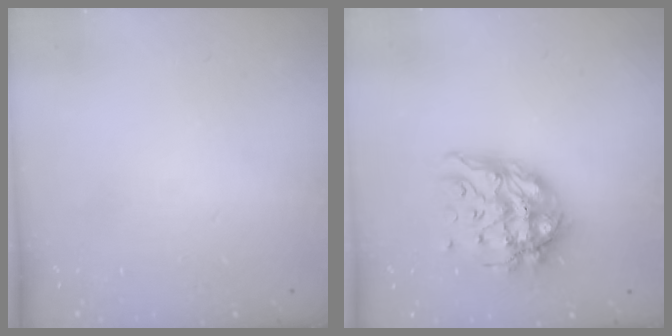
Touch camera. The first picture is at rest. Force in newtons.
{"total": 14.2, "press": 14.1, "slide": 1.7}